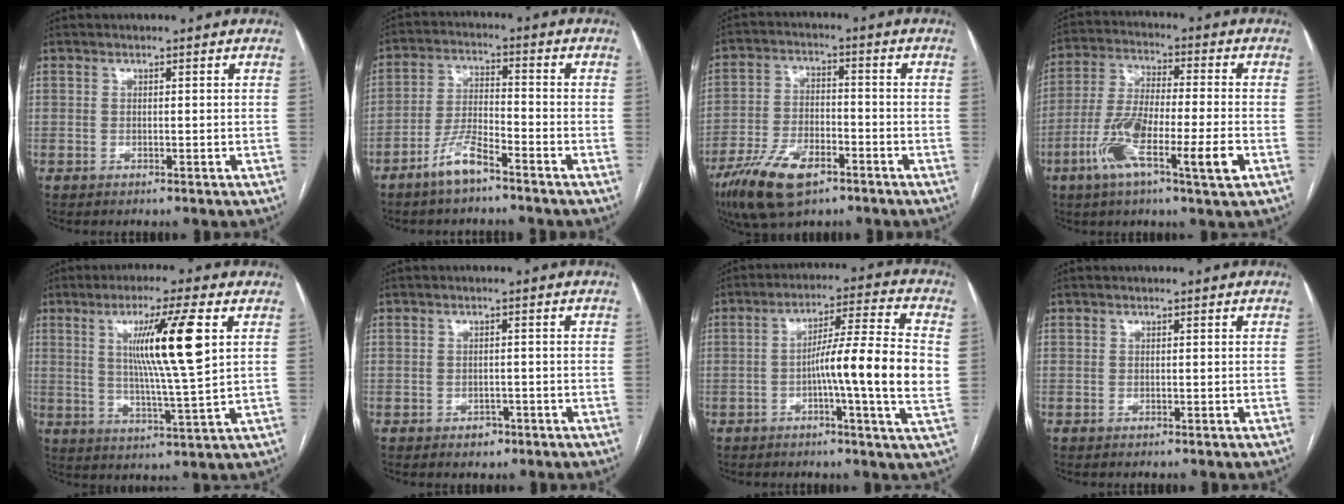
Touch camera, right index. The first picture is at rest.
{"total": 6.4, "force": [-4.7, 1.2, 4.3], "torque": [-0.093, -0.002, -0.093]}
{"total": 11.6, "force": [-7.1, 4.6, 7.9], "torque": [-0.160, -0.007, -0.128]}
{"total": 13.5, "force": [-5.3, 1.5, 12.4], "torque": [-0.239, -0.008, -0.096]}
{"total": 12.0, "force": [3.6, -0.8, 11.5], "torque": [-0.199, -0.005, 0.063]}
{"total": 2.0, "force": [-1.1, 1.4, 0.8], "torque": [-0.009, 0.004, -0.009]}
{"total": 13.7, "force": [-1.3, -0.7, 13.6], "torque": [-0.210, 0.004, -0.031]}
{"total": 0.0}